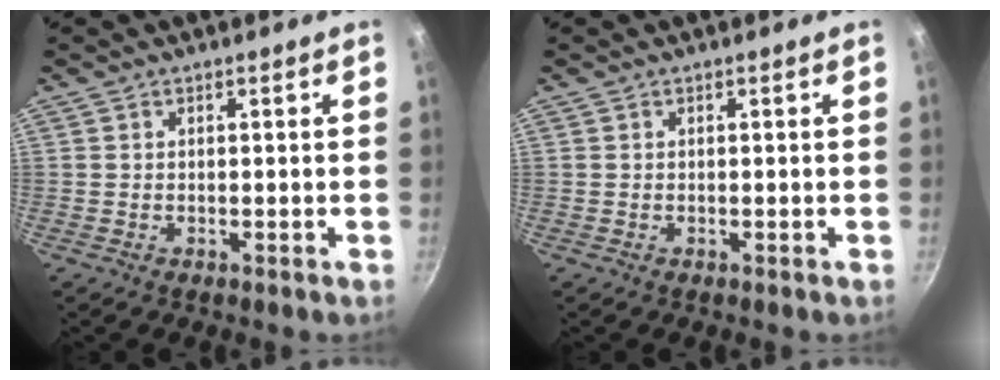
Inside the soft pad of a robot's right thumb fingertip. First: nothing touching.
{"total": 0.0}